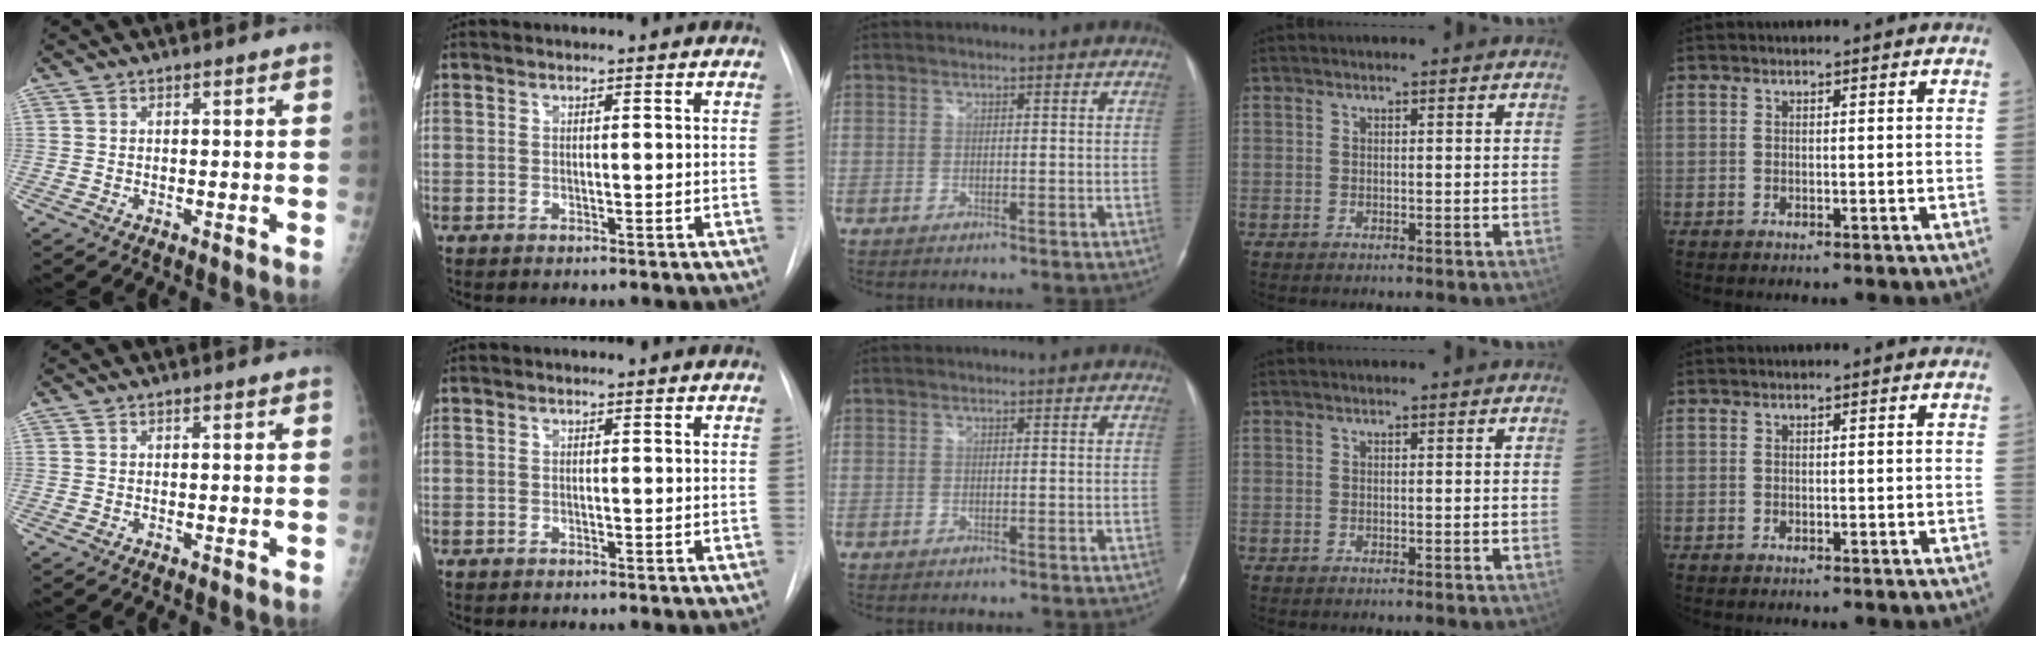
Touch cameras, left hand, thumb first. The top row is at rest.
{}